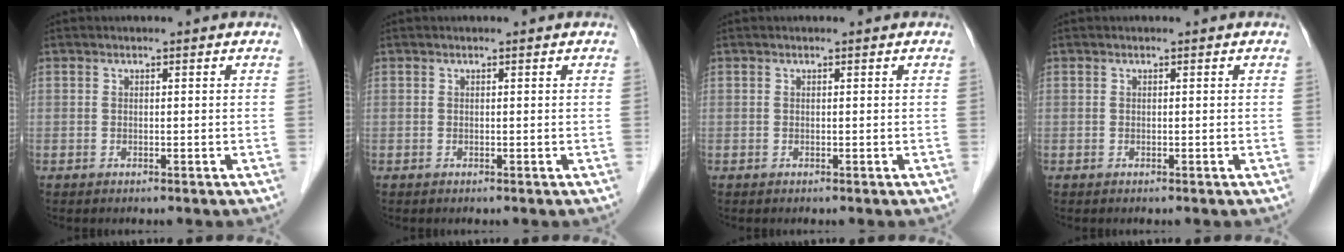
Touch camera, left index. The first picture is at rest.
{"total": 0.0}
{"total": 0.0}
{"total": 0.0}